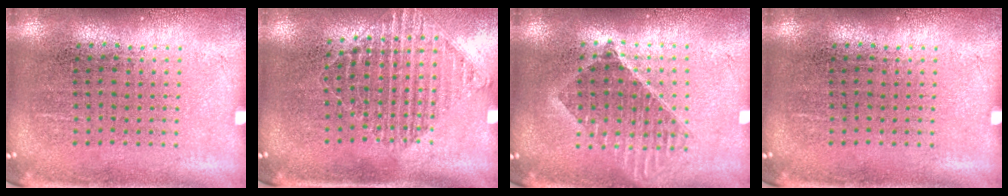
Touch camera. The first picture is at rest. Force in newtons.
{"total": 1.3, "press": 1.2, "slide": 0.5}
{"total": 1.5, "press": 1.3, "slide": 0.7}
{"total": 0.0}